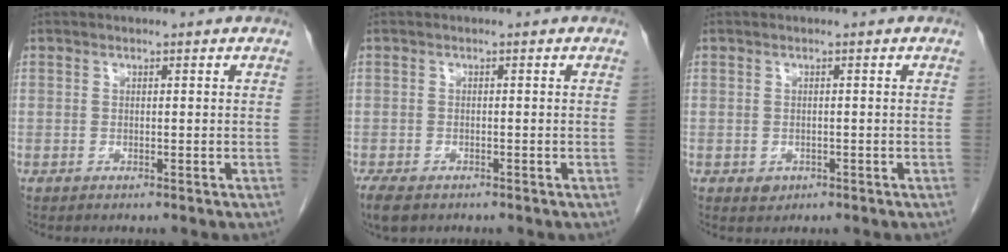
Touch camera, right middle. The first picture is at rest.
{"total": 5.2, "force": [-3.7, 2.5, 2.7], "torque": [-0.051, -0.011, -0.058]}
{"total": 1.4, "force": [-0.6, 1.1, 0.5], "torque": [-0.008, 0.003, -0.002]}